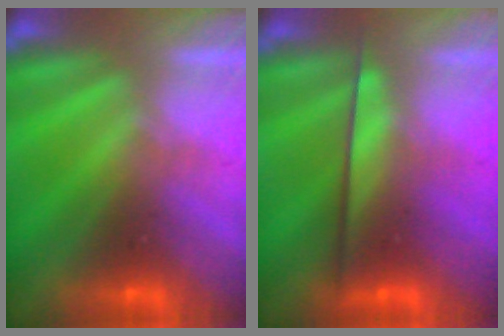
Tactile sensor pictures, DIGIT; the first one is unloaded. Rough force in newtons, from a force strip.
{"total": 2.4}